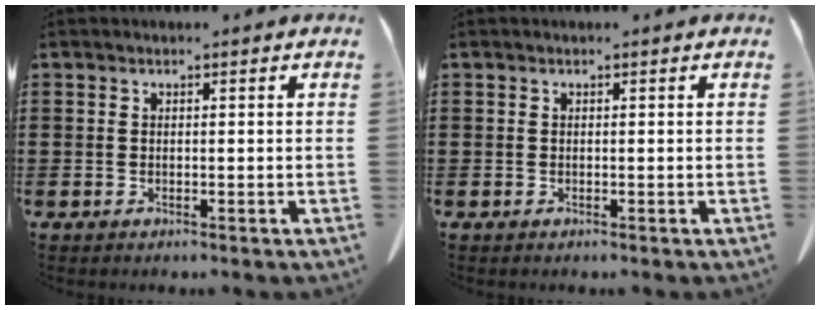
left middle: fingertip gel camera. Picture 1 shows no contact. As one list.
[{"total": 0.0}]